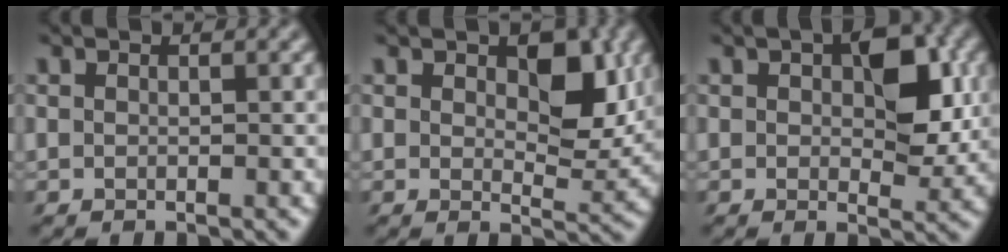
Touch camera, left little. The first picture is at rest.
{"total": 6.5, "force": [2.3, 3.9, 4.7], "torque": [-0.089, -0.012, 0.036]}
{"total": 6.9, "force": [1.6, 3.9, 5.5], "torque": [-0.093, -0.002, 0.026]}